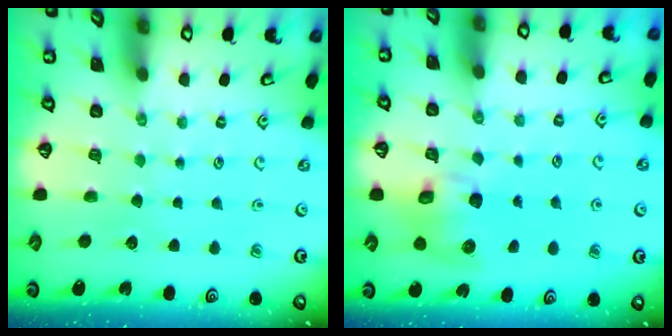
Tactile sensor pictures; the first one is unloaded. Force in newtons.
{"total": 8.9, "press": 8.8, "slide": 1.4}